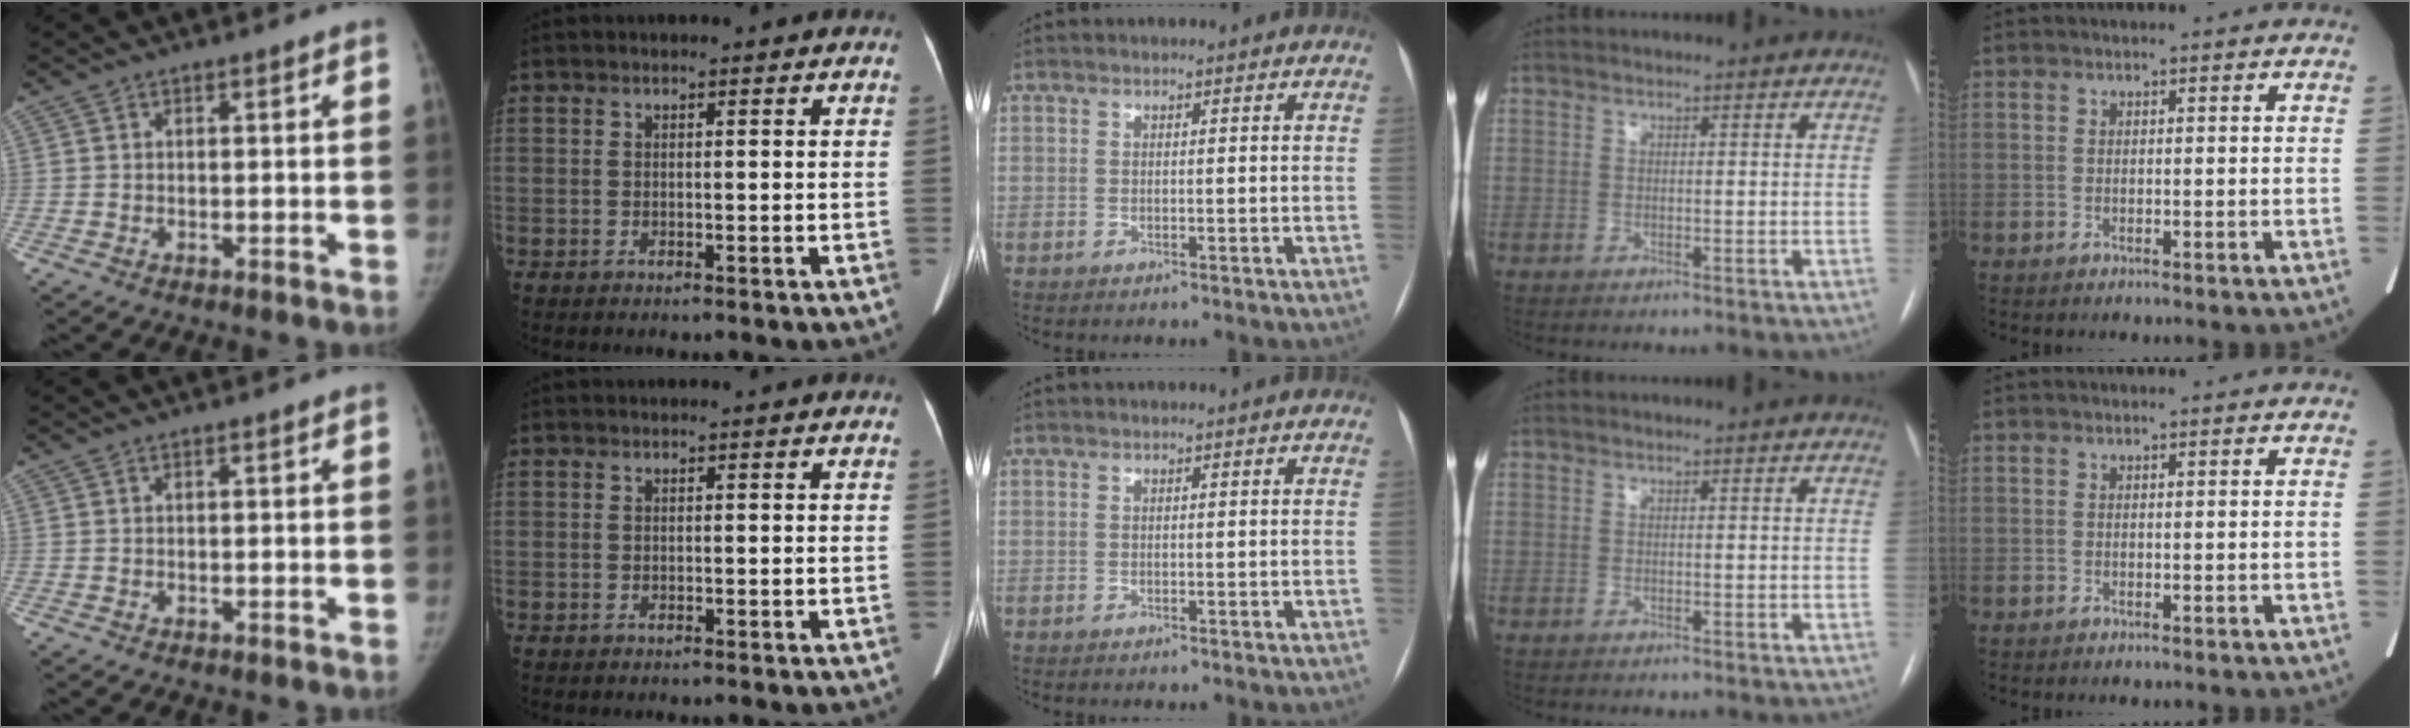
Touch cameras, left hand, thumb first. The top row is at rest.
{}